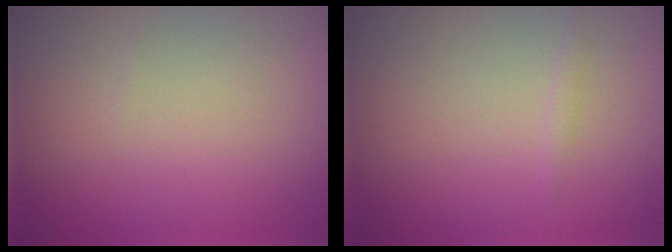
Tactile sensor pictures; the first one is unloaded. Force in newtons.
{"total": 0.6, "press": 0.6, "slide": 0.0}